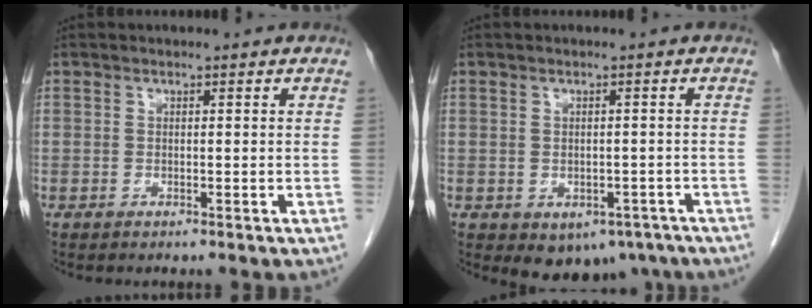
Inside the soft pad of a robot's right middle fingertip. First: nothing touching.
{"total": 6.5, "force": [-3.9, 4.4, 2.8], "torque": [-0.019, 0.006, -0.044]}